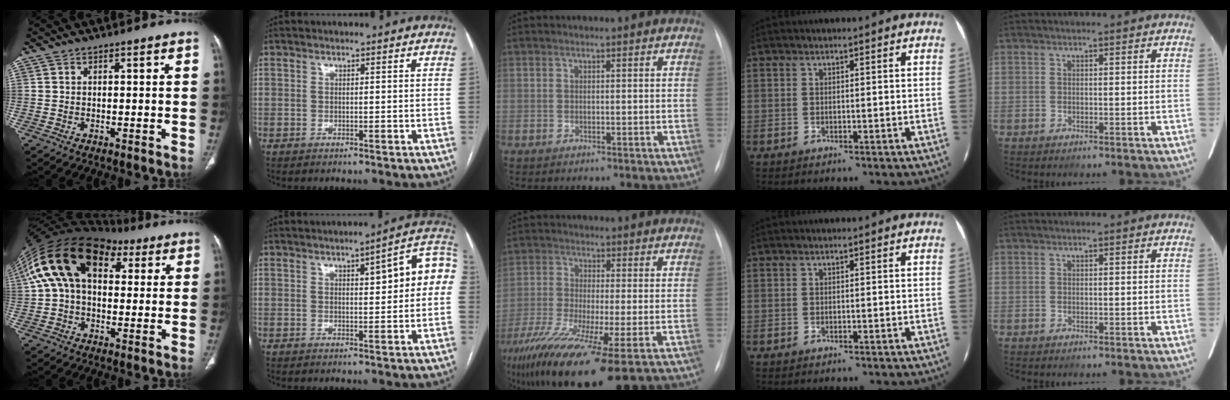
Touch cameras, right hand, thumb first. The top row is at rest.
{"thumb": {"total": 19.8, "force": [6.1, 12.3, 14.3], "torque": [-0.259, 0.056, 0.096]}, "index": {"total": 8.7, "force": [1.5, 1.8, 8.4], "torque": [-0.105, 0.030, 0.015]}, "middle": {"total": 17.0, "force": [-10.0, 2.1, 13.6], "torque": [-0.258, -0.052, -0.171]}}